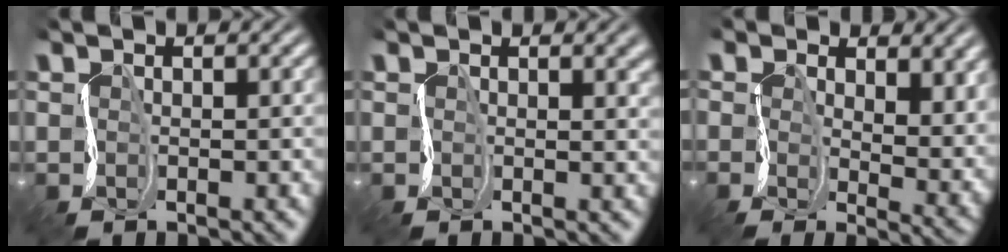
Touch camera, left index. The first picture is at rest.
{"total": 3.1, "force": [1.7, 1.3, 2.3], "torque": [-0.028, 0.008, 0.016]}
{"total": 4.2, "force": [1.7, 2.3, 3.1], "torque": [-0.052, -0.030, 0.030]}